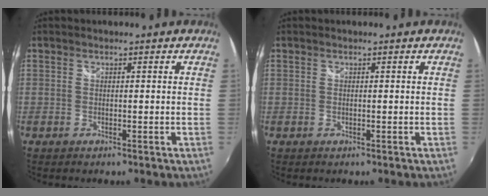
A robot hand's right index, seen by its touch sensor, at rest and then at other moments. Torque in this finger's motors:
{"motor_torque": [0.14, 0.13, 0.00, 0.01]}